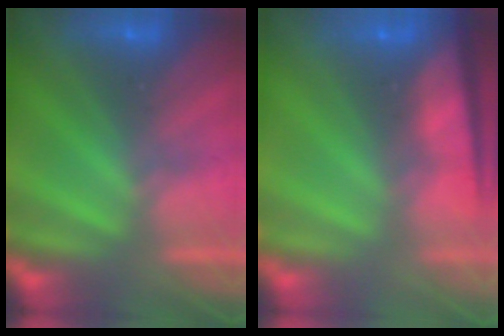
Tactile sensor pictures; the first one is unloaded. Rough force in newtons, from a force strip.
{"total": 7.6}